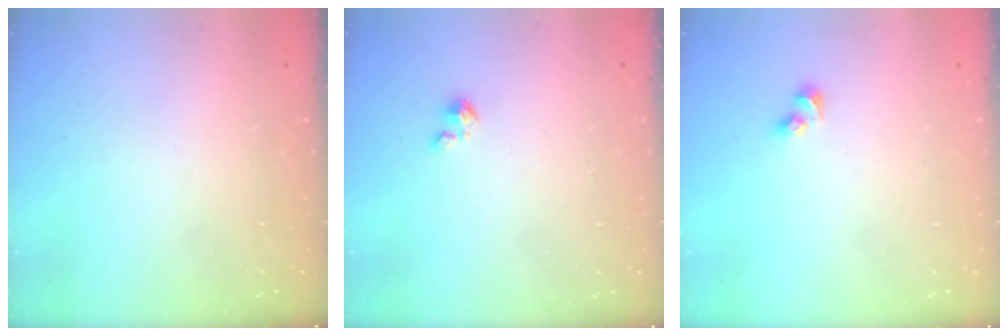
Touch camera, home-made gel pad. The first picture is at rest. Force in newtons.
{"total": 1.3, "press": 1.3, "slide": 0.1}
{"total": 2.4, "press": 2.2, "slide": 0.9}